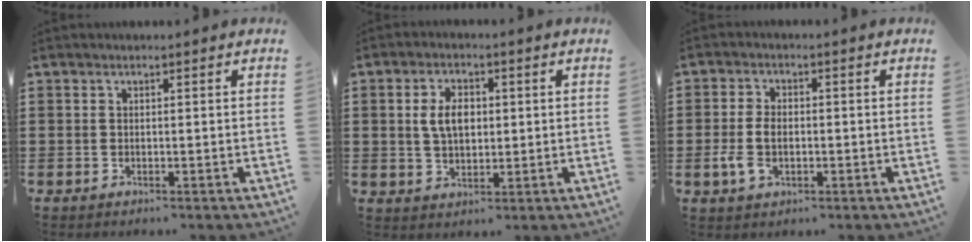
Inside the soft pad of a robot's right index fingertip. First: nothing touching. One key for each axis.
{"total": 5.2, "fx": 0.7, "fy": 3.1, "fz": 4.1, "tx": -0.086, "ty": 0.008, "tz": 0.006}
{"total": 4.5, "fx": -1.0, "fy": 2.8, "fz": 3.4, "tx": -0.083, "ty": -0.003, "tz": -0.022}